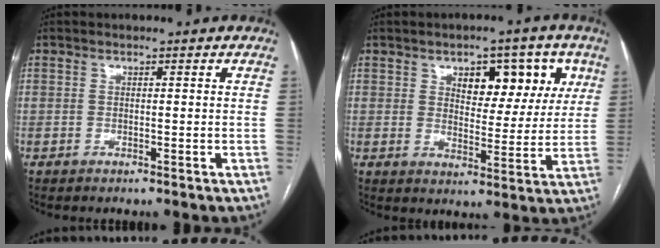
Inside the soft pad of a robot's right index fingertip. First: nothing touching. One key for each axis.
{"total": 9.7, "fx": 4.3, "fy": 5.0, "fz": 7.1, "tx": -0.084, "ty": 0.018, "tz": 0.063}